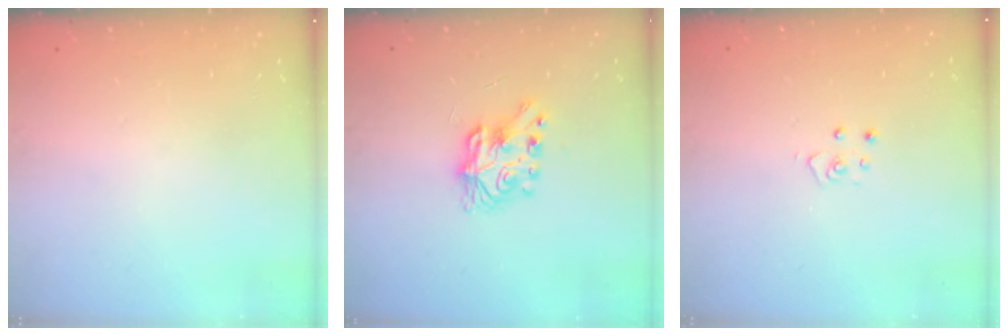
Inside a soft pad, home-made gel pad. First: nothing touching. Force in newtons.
{"total": 7.9, "press": 7.9, "slide": 0.3}
{"total": 3.9, "press": 3.9, "slide": 0.2}